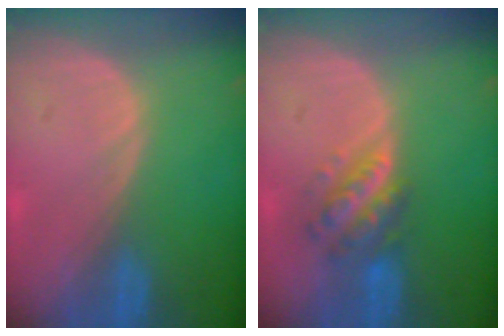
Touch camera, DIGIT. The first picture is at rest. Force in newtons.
{"total": 5.7, "press": 5.3, "slide": 2.3}